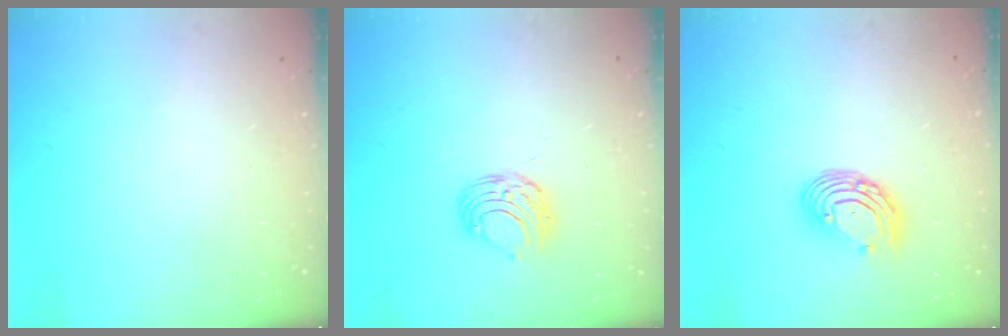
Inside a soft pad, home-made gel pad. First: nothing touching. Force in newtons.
{"total": 7.4, "press": 7.4, "slide": 0.7}
{"total": 8.9, "press": 8.8, "slide": 0.8}